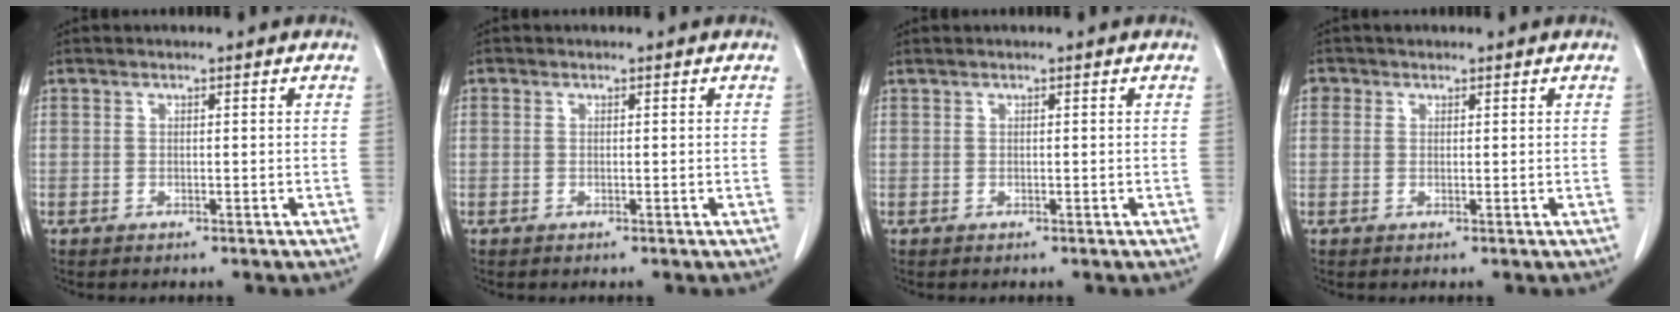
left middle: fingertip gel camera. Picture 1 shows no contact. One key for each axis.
{"total": 0.0}
{"total": 0.0}
{"total": 1.5, "fx": 0.6, "fy": 1.3, "fz": 0.2, "tx": 0.005, "ty": 0.007, "tz": 0.007}